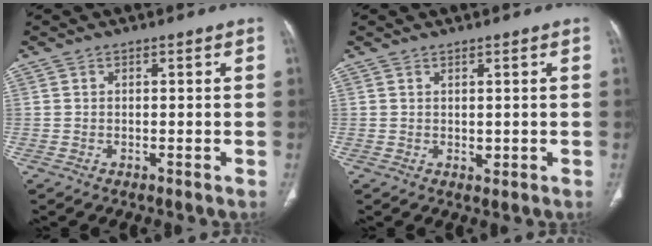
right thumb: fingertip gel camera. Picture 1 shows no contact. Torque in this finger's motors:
{"motor_torque": [2.10, 1.85, 0.43, -0.83, 0.06]}